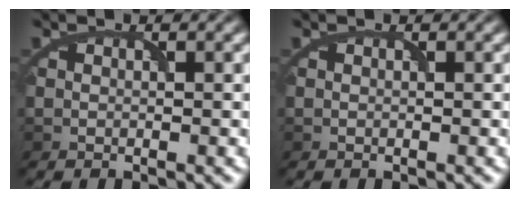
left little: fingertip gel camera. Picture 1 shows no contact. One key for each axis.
{"total": 0.0}